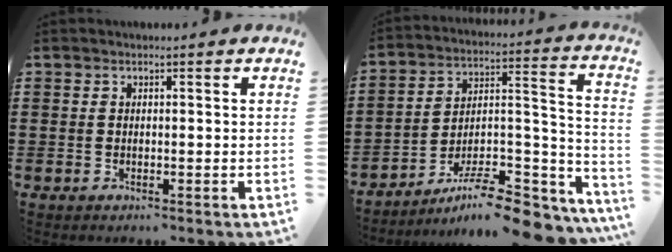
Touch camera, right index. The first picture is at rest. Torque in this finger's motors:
{"motor_torque": [1.74, -0.40, 0.87, 0.21]}